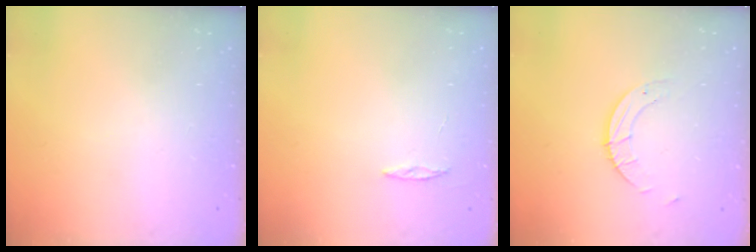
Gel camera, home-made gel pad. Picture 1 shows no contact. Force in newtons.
{"total": 2.0, "press": 2.0, "slide": 0.2}
{"total": 4.3, "press": 4.3, "slide": 0.3}